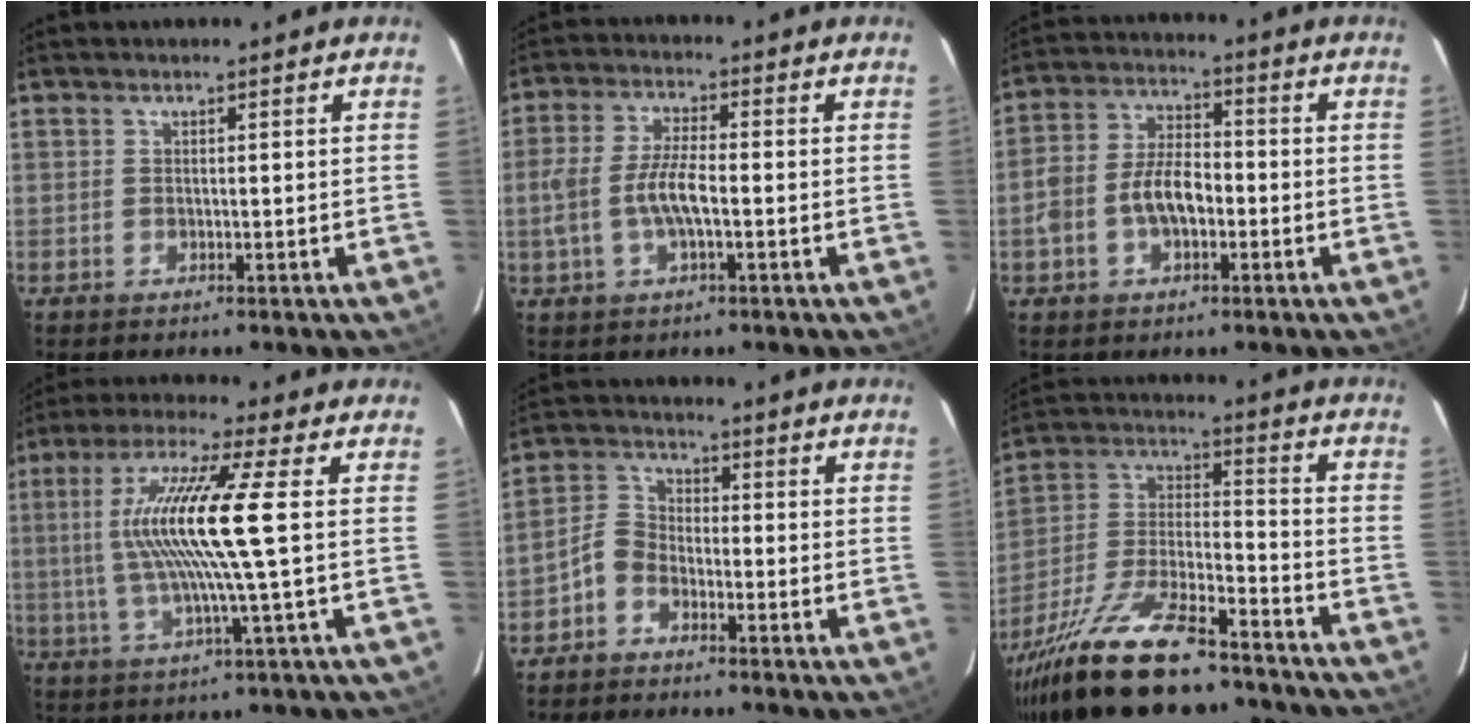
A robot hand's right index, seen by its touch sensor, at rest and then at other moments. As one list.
[{"total": 7.8, "force": [-1.7, 2.6, 7.2], "torque": [-0.149, 0.003, -0.031]}, {"total": 9.0, "force": [-2.5, 5.3, 6.8], "torque": [-0.140, 0.018, -0.042]}, {"total": 14.3, "force": [0.9, -0.5, 14.2], "torque": [-0.271, 0.002, 0.018]}, {"total": 4.4, "force": [-2.8, 2.9, 1.7], "torque": [-0.041, 0.018, -0.062]}, {"total": 24.3, "force": [-18.1, 7.0, 14.7], "torque": [-0.290, -0.028, -0.299]}]